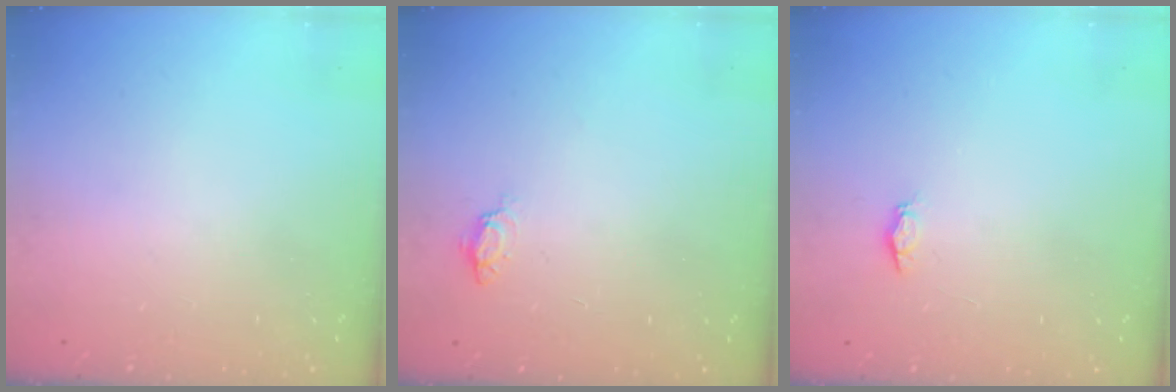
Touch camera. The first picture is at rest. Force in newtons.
{"total": 3.6, "press": 3.6, "slide": 0.4}
{"total": 2.2, "press": 2.1, "slide": 0.3}